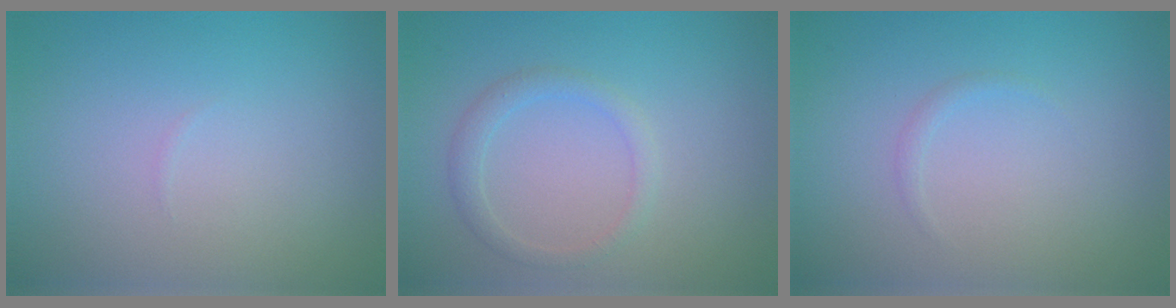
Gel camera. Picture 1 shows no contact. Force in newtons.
{"total": 1.6, "press": 1.6, "slide": 0.1}
{"total": 0.6, "press": 0.6, "slide": 0.1}